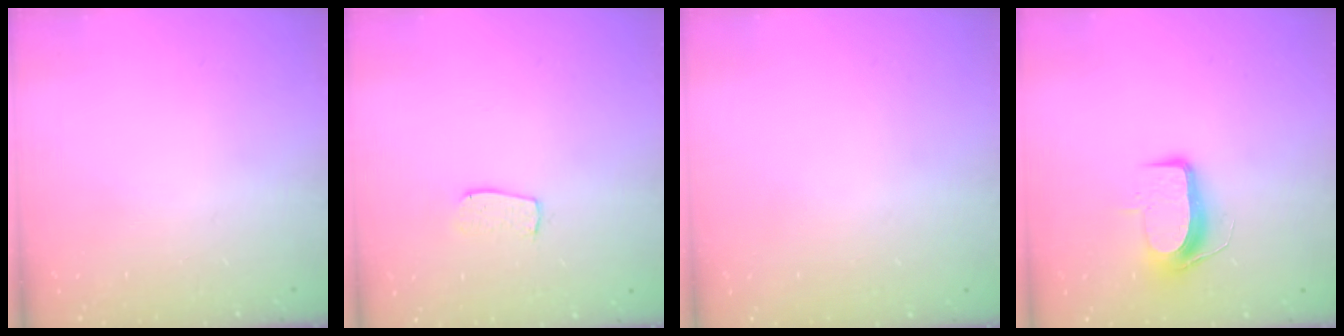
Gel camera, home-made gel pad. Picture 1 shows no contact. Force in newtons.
{"total": 5.5, "press": 5.5, "slide": 0.3}
{"total": 0.0}
{"total": 9.2, "press": 9.2, "slide": 0.7}